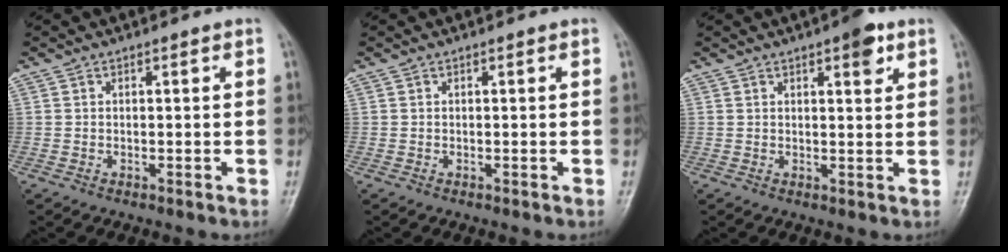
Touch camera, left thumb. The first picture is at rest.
{"total": 0.0}
{"total": 4.4, "force": [2.5, 1.6, 3.3], "torque": [-0.033, -0.010, 0.031]}